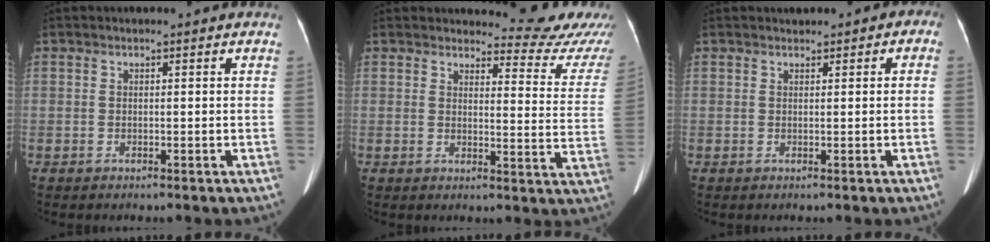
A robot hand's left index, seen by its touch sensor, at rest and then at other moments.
{"total": 12.8, "force": [12.7, 1.4, 0.7], "torque": [0.025, -0.092, 0.113]}
{"total": 1.7, "force": [0.7, 1.1, 1.1], "torque": [-0.011, 0.017, 0.009]}